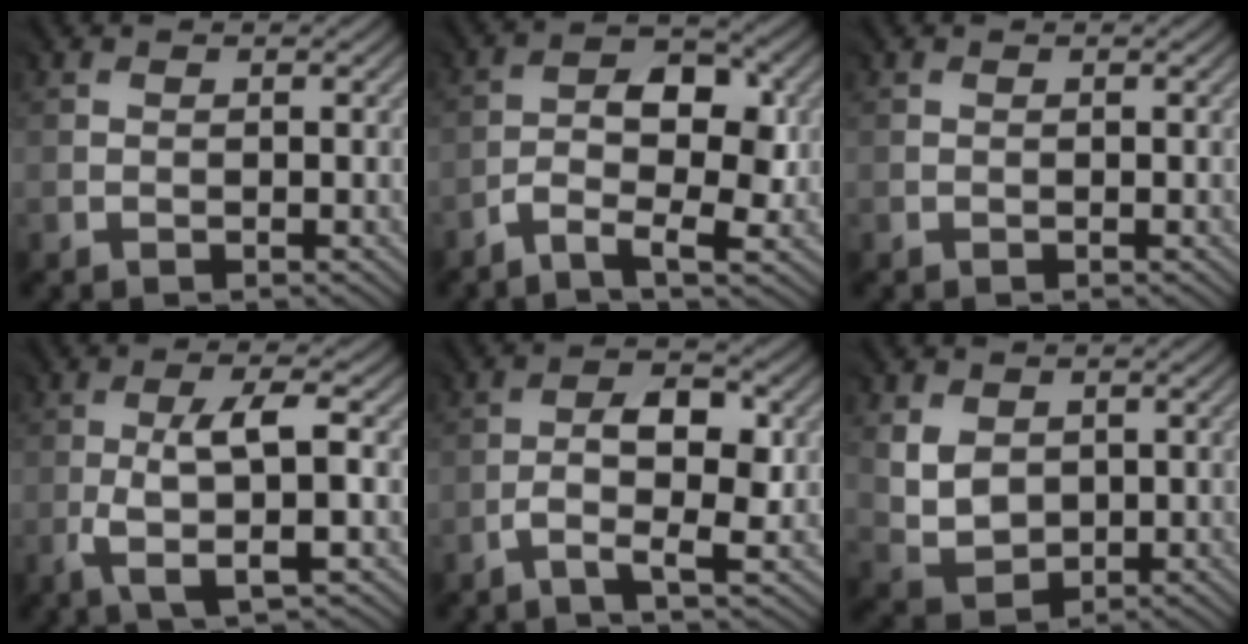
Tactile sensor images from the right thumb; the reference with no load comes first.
{"total": 5.5, "force": [-2.0, 2.2, 4.6], "torque": [-0.074, 0.009, -0.041]}
{"total": 0.0}
{"total": 5.8, "force": [-1.1, 1.0, 5.6], "torque": [-0.106, 0.004, -0.020]}
{"total": 5.0, "force": [-1.2, 1.6, 4.5], "torque": [-0.081, 0.011, -0.026]}
{"total": 5.1, "force": [1.6, 4.0, 2.8], "torque": [-0.072, -0.007, 0.036]}